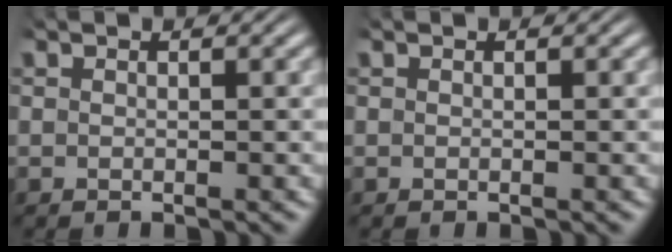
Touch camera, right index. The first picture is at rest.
{"total": 0.0}